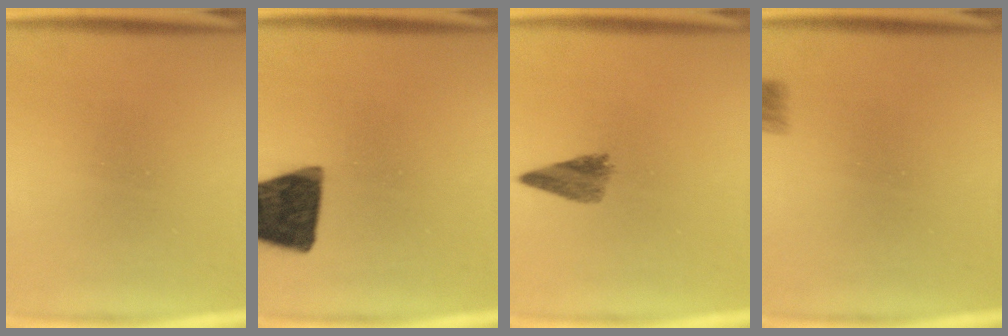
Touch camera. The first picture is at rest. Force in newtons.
{"total": 15.0}
{"total": 3.6}
{"total": 2.1}